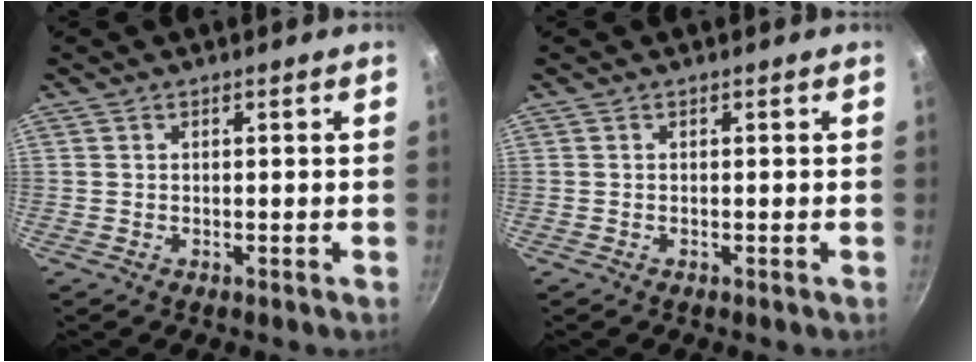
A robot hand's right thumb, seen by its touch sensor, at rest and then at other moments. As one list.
[{"total": 0.0}]